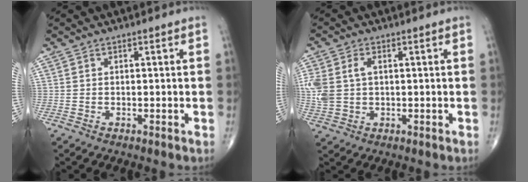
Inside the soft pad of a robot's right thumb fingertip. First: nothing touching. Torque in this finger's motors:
{"motor_torque": [0.07, 0.11, 0.52, 0.23, 0.14]}